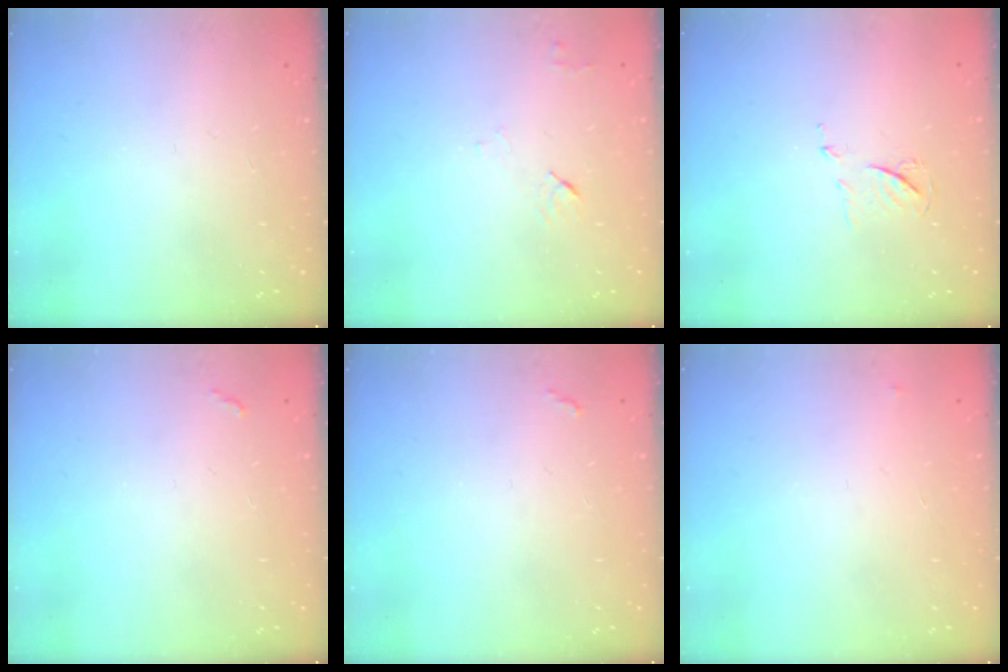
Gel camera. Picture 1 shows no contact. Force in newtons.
{"total": 4.6, "press": 4.5, "slide": 0.6}
{"total": 6.1, "press": 6.0, "slide": 0.7}
{"total": 2.8, "press": 2.8, "slide": 0.4}
{"total": 2.8, "press": 2.8, "slide": 0.4}
{"total": 2.5, "press": 2.5, "slide": 0.4}